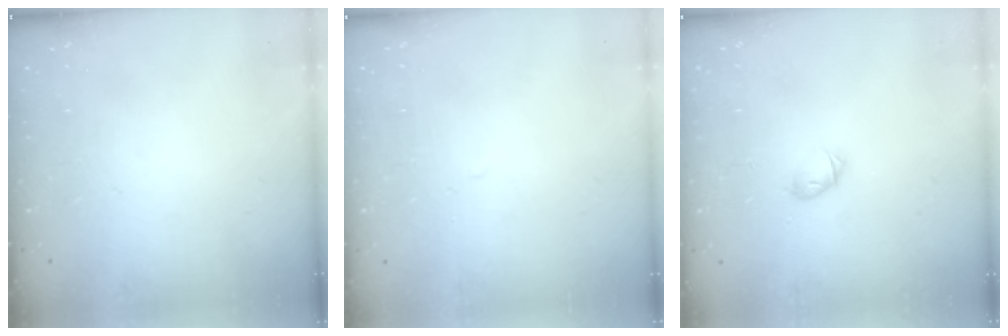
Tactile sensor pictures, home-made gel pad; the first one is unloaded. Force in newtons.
{"total": 1.6, "press": 1.6, "slide": 0.3}
{"total": 4.9, "press": 4.8, "slide": 1.0}